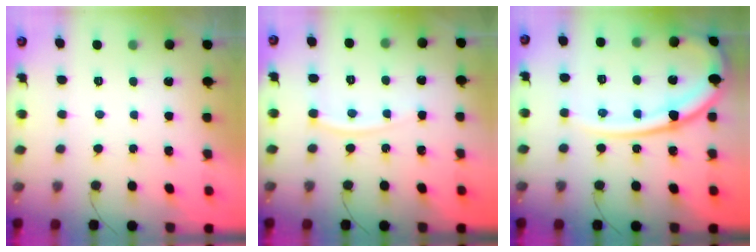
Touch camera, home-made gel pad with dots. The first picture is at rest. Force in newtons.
{"total": 6.6, "press": 6.6, "slide": 0.9}
{"total": 17.5, "press": 17.4, "slide": 1.7}